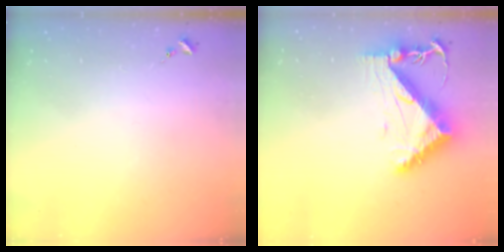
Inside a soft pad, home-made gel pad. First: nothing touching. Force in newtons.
{"total": 9.5, "press": 9.5, "slide": 1.1}